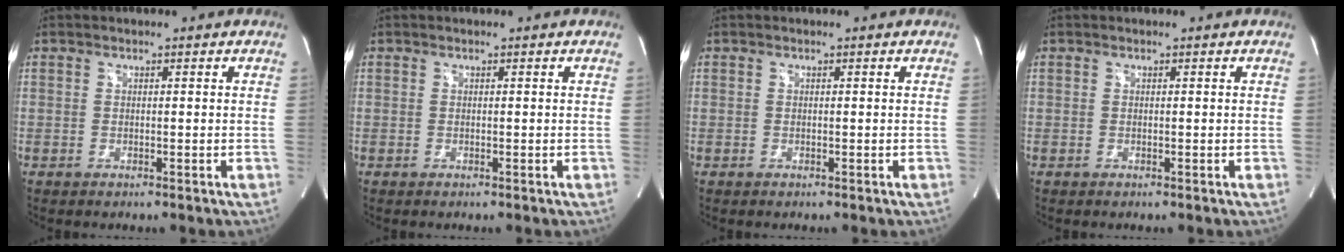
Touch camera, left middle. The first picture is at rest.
{"total": 0.0}
{"total": 0.0}
{"total": 0.0}